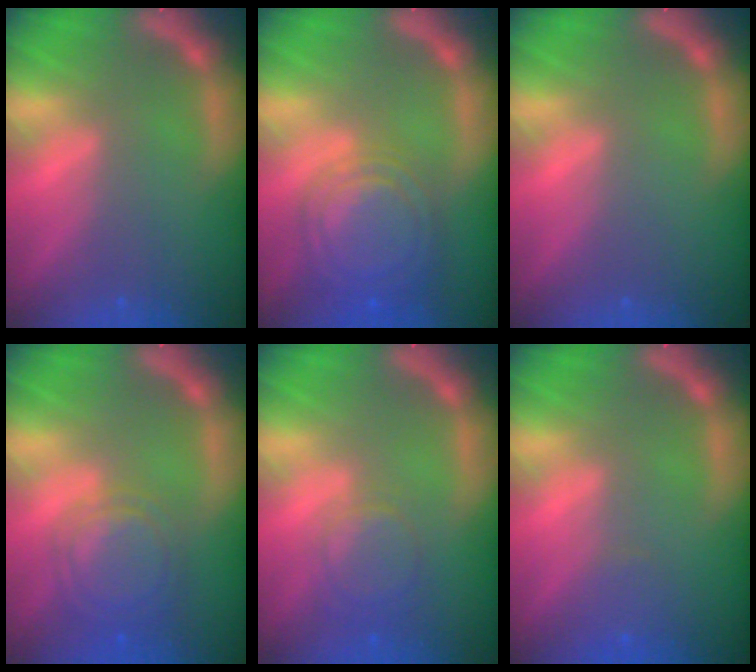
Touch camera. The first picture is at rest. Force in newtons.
{"total": 9.1}
{"total": 0.0}
{"total": 6.0}
{"total": 4.0}
{"total": 1.4}